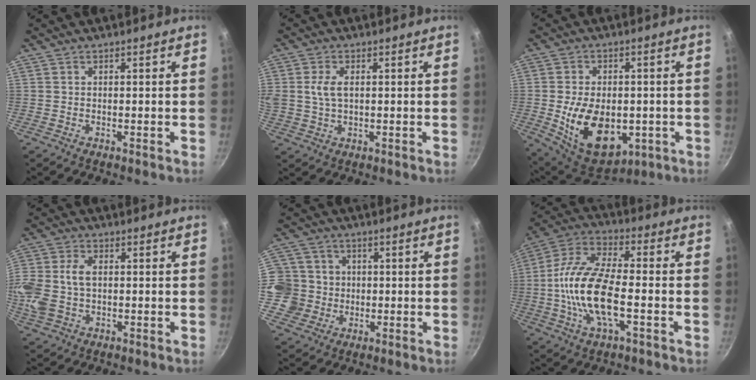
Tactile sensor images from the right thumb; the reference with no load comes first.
{"total": 4.9, "force": [0.8, 3.0, 3.8], "torque": [-0.070, 0.005, 0.015]}
{"total": 17.0, "force": [-3.0, 11.0, 12.6], "torque": [-0.182, -0.006, -0.026]}
{"total": 12.8, "force": [0.1, 8.9, 9.2], "torque": [-0.213, 0.015, -0.001]}
{"total": 9.8, "force": [-0.2, 9.6, 2.1], "torque": [-0.008, 0.012, -0.013]}
{"total": 16.7, "force": [-3.0, 6.8, 14.9], "torque": [-0.285, 0.032, -0.074]}